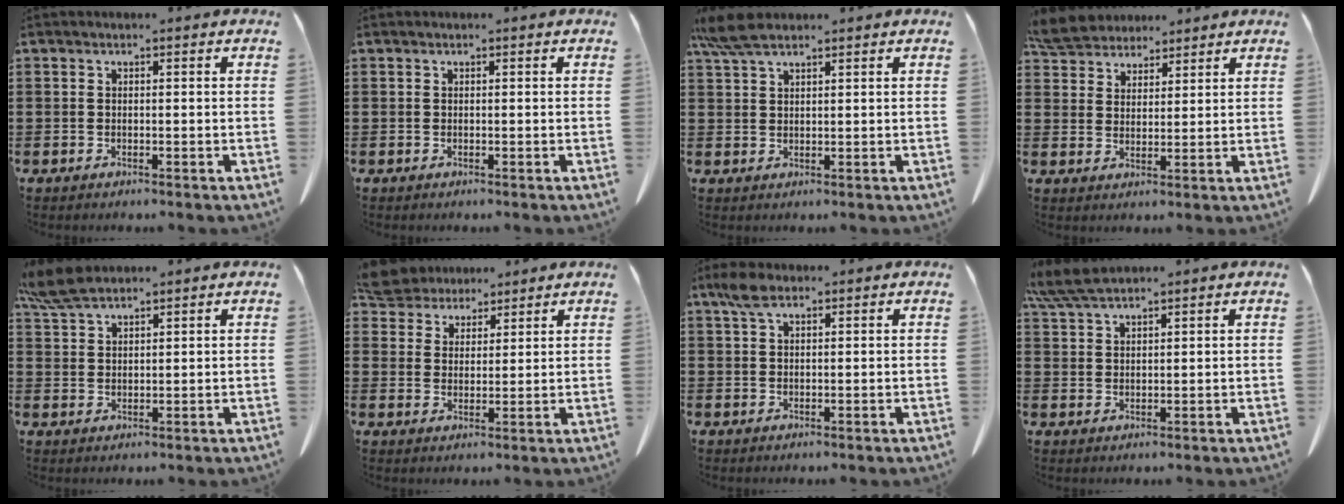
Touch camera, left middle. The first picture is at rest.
{"total": 0.0}
{"total": 5.2, "force": [3.8, 1.4, 3.3], "torque": [-0.082, -0.002, 0.069]}
{"total": 6.3, "force": [5.9, 2.1, 1.2], "torque": [-0.050, -0.011, 0.112]}
{"total": 5.8, "force": [4.8, 1.4, 3.0], "torque": [-0.078, -0.008, 0.089]}
{"total": 5.8, "force": [5.4, 2.2, 0.7], "torque": [-0.042, -0.016, 0.101]}
{"total": 3.5, "force": [2.0, 1.5, 2.4], "torque": [-0.055, 0.004, 0.038]}
{"total": 5.3, "force": [4.5, 0.8, 2.7], "torque": [-0.065, -0.007, 0.086]}